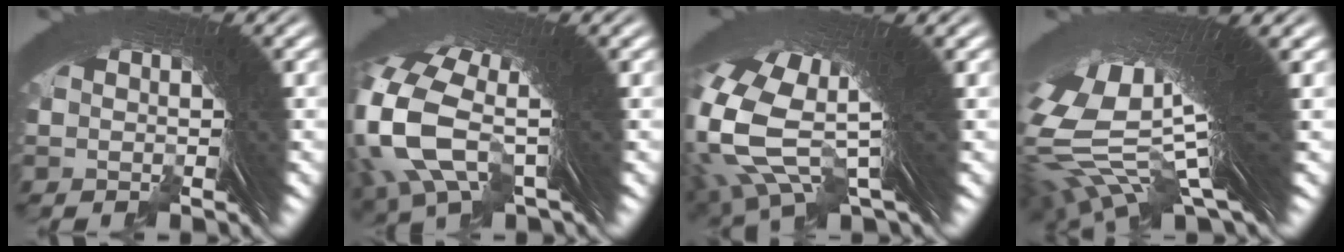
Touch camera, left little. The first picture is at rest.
{"total": 10.2, "force": [1.4, 6.6, 7.7], "torque": [-0.201, -0.017, 0.022]}
{"total": 13.0, "force": [2.2, 8.2, 9.8], "torque": [-0.229, -0.017, 0.038]}
{"total": 17.9, "force": [4.3, 7.9, 15.5], "torque": [-0.290, -0.015, 0.077]}